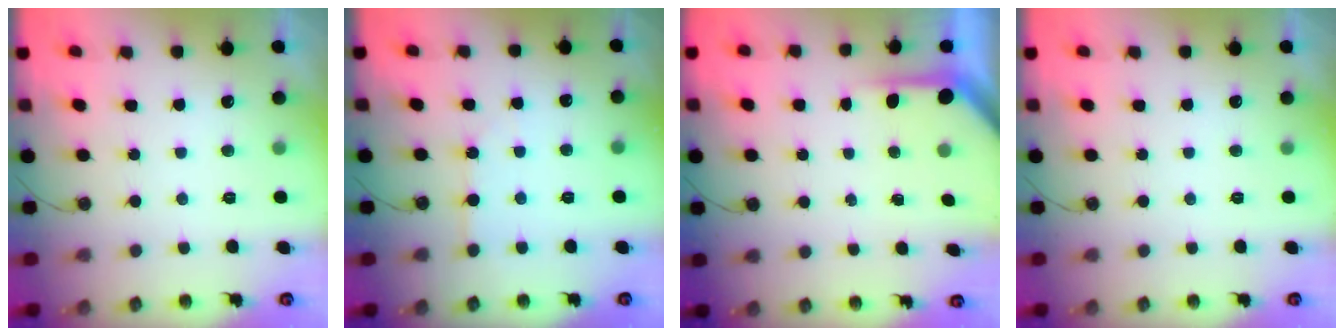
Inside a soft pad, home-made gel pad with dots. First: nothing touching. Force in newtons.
{"total": 3.7, "press": 3.7, "slide": 0.6}
{"total": 3.8, "press": 3.8, "slide": 0.2}
{"total": 0.0}